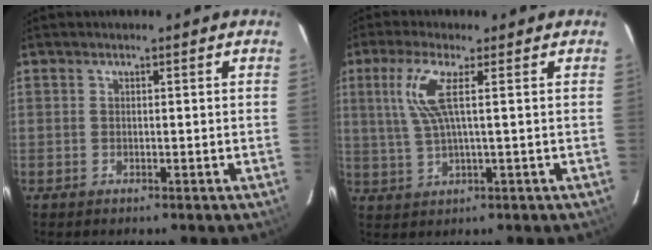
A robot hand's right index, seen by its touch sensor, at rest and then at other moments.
{"total": 6.7, "force": [1.9, 0.2, 6.5], "torque": [-0.135, 0.000, 0.046]}